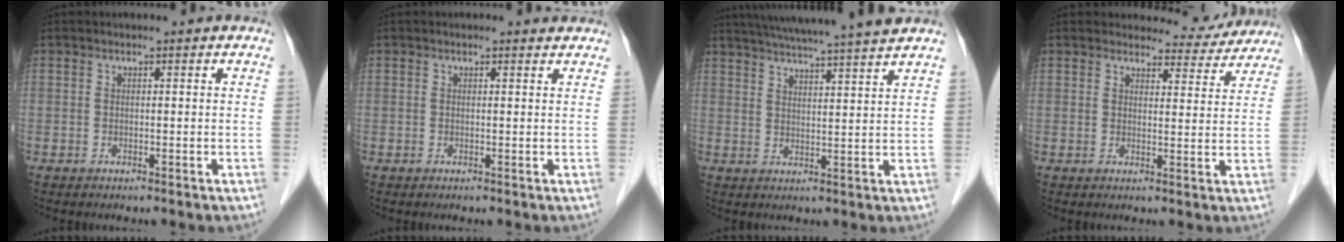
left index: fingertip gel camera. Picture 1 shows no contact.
{"total": 0.9, "force": [0.8, 0.3, 0.1], "torque": [-0.012, -0.001, 0.005]}
{"total": 15.8, "force": [14.2, -0.8, 7.0], "torque": [-0.123, 0.007, 0.198]}
{"total": 6.9, "force": [6.7, 2.0, -0.1], "torque": [0.012, -0.010, 0.067]}